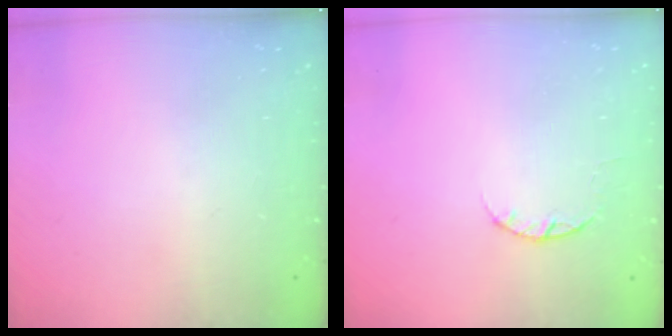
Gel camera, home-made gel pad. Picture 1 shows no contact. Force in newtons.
{"total": 2.4, "press": 2.4, "slide": 0.4}